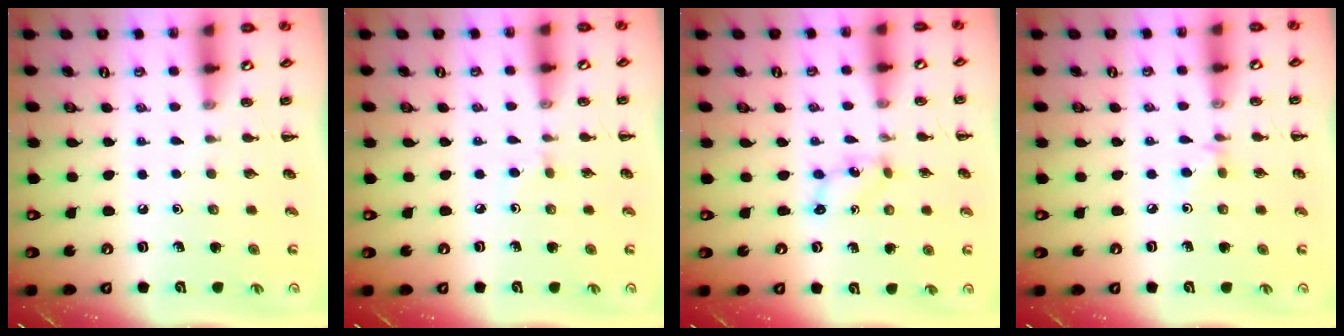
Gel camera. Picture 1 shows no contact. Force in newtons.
{"total": 2.7, "press": 2.5, "slide": 1.2}
{"total": 1.7, "press": 1.6, "slide": 0.5}
{"total": 2.8, "press": 2.5, "slide": 1.1}